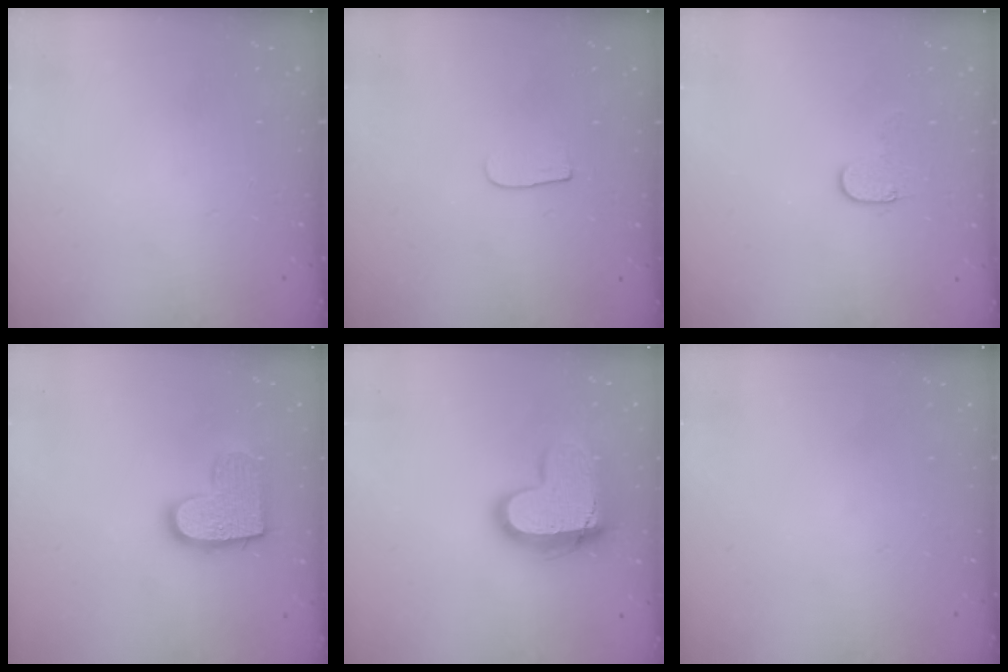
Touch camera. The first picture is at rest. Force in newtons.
{"total": 3.8, "press": 3.8, "slide": 0.5}
{"total": 5.5, "press": 5.5, "slide": 0.5}
{"total": 12.7, "press": 12.7, "slide": 0.7}
{"total": 16.6, "press": 16.5, "slide": 1.4}
{"total": 0.0}